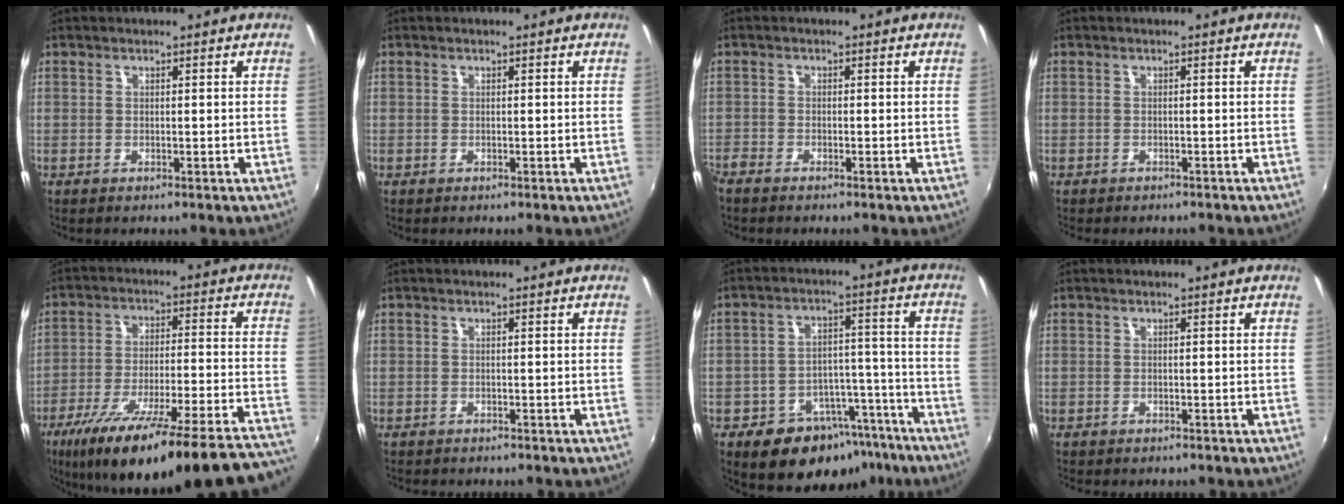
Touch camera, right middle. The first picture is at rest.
{"total": 0.0}
{"total": 2.4, "force": [-2.2, 0.7, 0.7], "torque": [-0.023, -0.011, -0.044]}
{"total": 1.9, "force": [-1.7, 0.6, 0.5], "torque": [-0.014, -0.011, -0.023]}
{"total": 31.7, "force": [-26.8, 2.5, 16.9], "torque": [-0.250, -0.069, -0.386]}
{"total": 2.0, "force": [-1.9, 0.5, 0.5], "torque": [-0.017, -0.011, -0.027]}
{"total": 15.7, "force": [-10.6, 9.5, 6.7], "torque": [-0.125, 0.032, -0.130]}
{"total": 1.6, "force": [-1.5, 0.5, 0.4], "torque": [-0.014, -0.009, -0.020]}